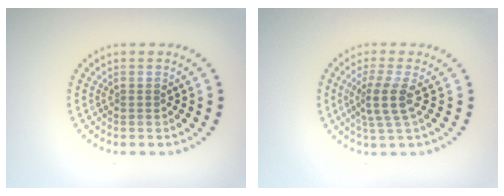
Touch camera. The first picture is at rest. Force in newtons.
{"total": 3.0, "press": 2.2, "slide": 1.9}